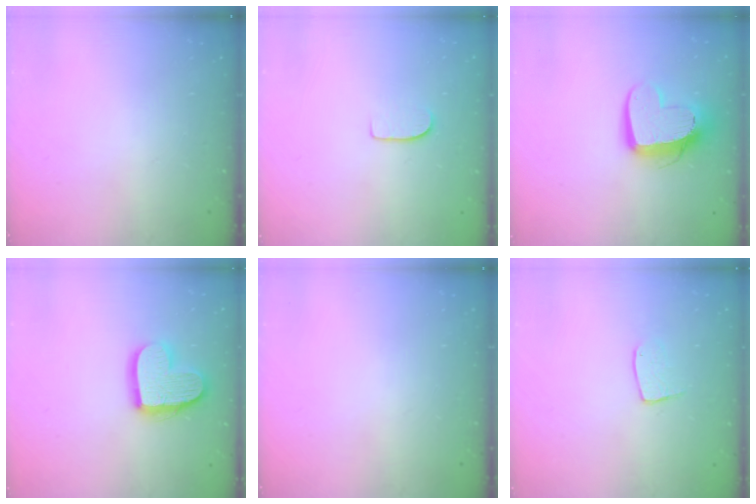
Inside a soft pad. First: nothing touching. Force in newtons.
{"total": 5.5, "press": 5.5, "slide": 0.5}
{"total": 13.3, "press": 13.2, "slide": 1.2}
{"total": 14.9, "press": 14.8, "slide": 1.1}
{"total": 0.0}
{"total": 7.4, "press": 7.4, "slide": 0.4}